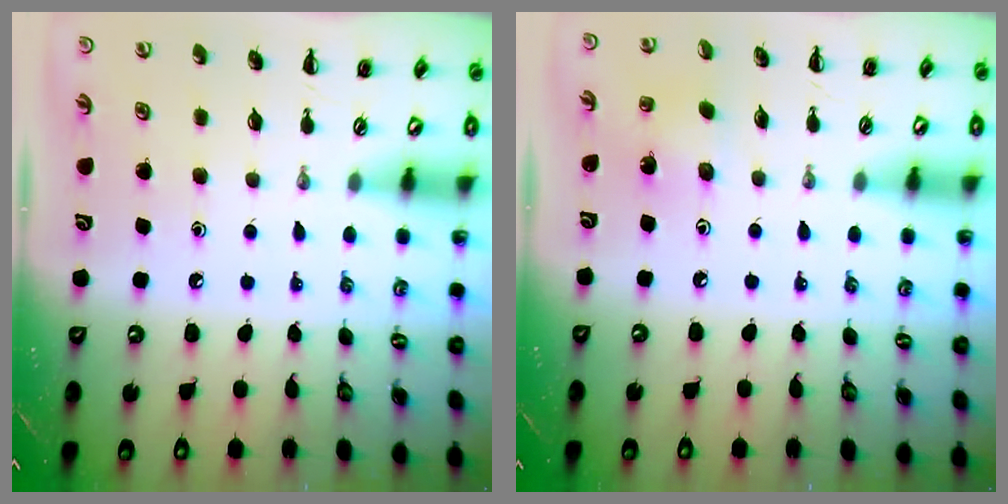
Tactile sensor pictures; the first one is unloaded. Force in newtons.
{"total": 1.6, "press": 1.5, "slide": 0.6}